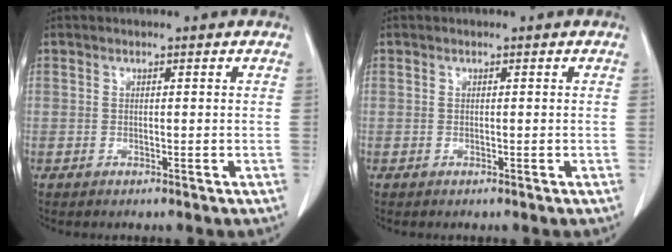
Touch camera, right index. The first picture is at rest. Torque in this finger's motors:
{"motor_torque": [0.03, -0.01, 0.00, 0.00]}